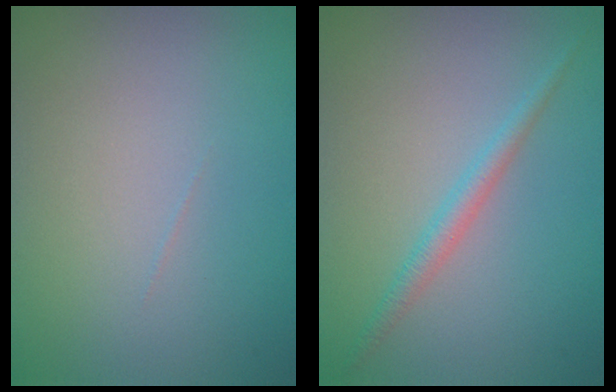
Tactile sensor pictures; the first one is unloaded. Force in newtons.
{"total": 1.7, "press": 1.7, "slide": 0.1}